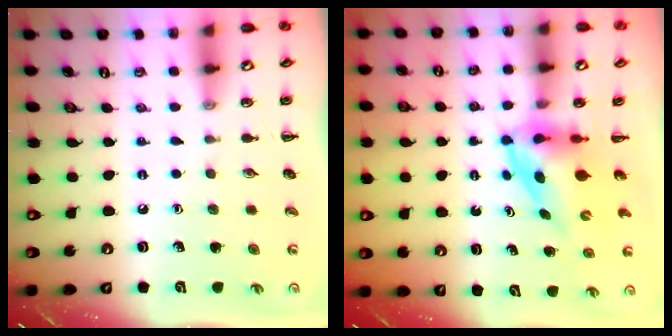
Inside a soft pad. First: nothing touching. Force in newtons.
{"total": 3.8, "press": 3.7, "slide": 0.6}